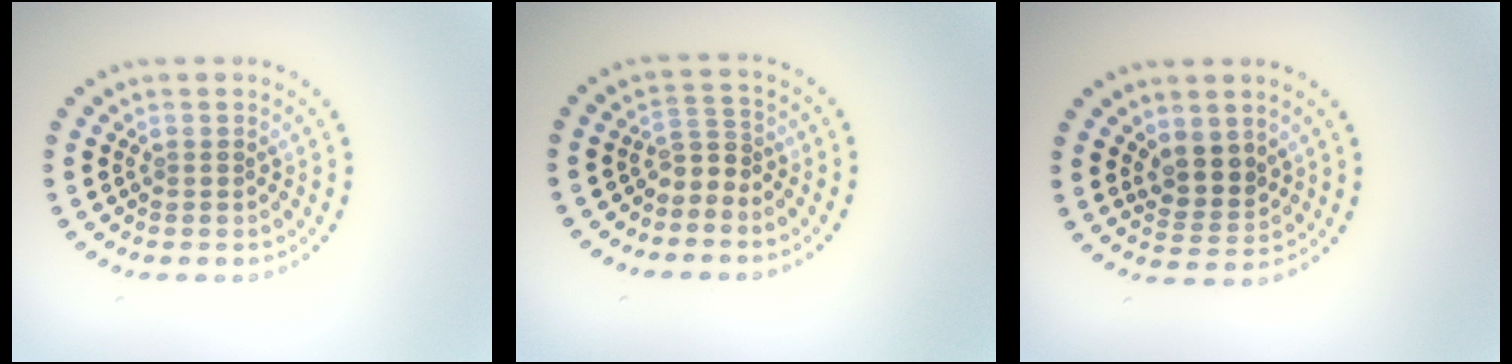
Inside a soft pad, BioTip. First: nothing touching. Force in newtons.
{"total": 1.9, "press": 1.2, "slide": 1.5}
{"total": 2.9, "press": 2.6, "slide": 1.4}